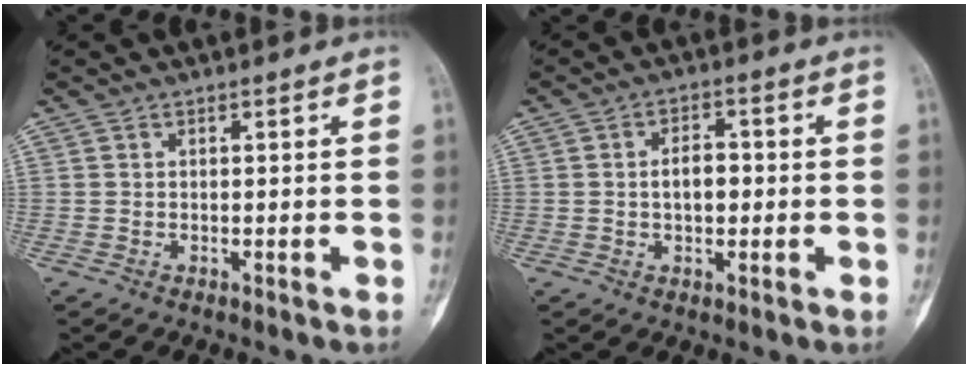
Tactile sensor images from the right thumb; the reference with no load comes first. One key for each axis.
{"total": 4.8, "fx": -0.1, "fy": 2.9, "fz": 3.8, "tx": -0.049, "ty": 0.011, "tz": -0.005}